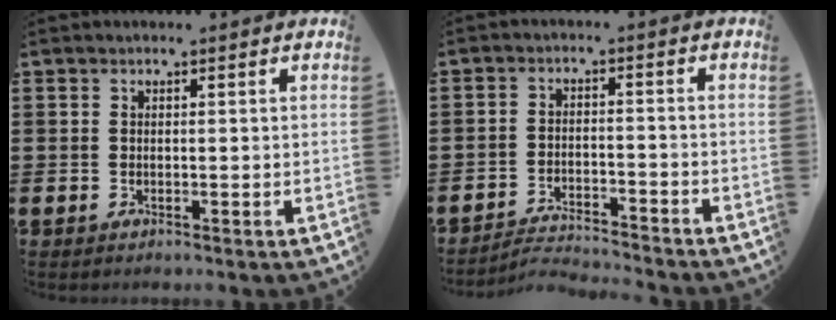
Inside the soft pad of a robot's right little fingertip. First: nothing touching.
{"total": 3.2, "force": [-3.2, 0.0, 0.1], "torque": [-0.006, 0.002, -0.068]}